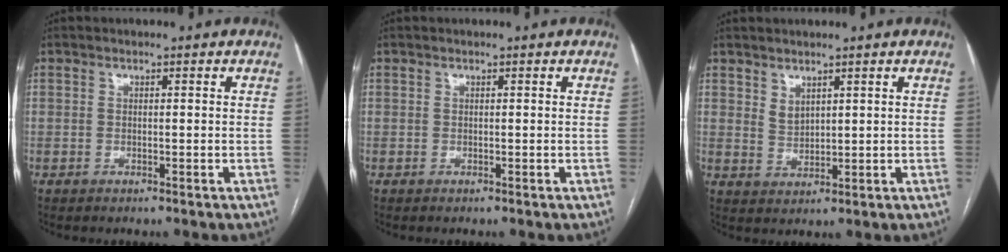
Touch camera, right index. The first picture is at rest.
{"total": 0.0}
{"total": 2.5, "force": [1.7, 1.3, 1.3], "torque": [-0.027, -0.003, 0.043]}